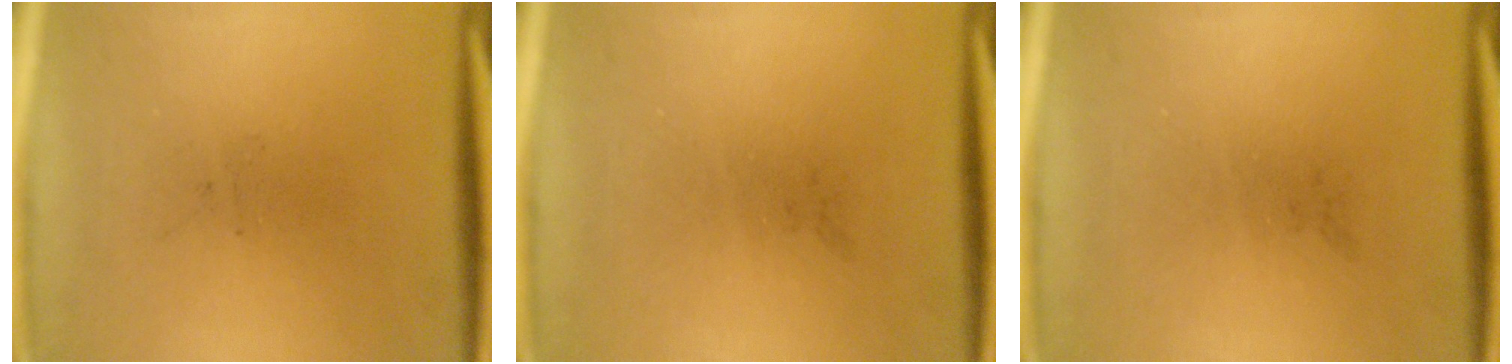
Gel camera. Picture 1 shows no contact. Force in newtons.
{"total": 0.0}
{"total": 0.0}